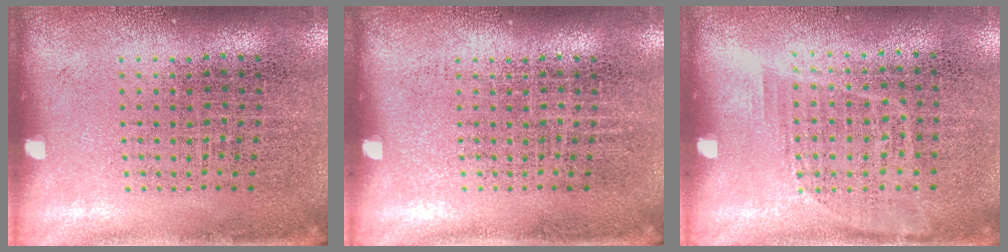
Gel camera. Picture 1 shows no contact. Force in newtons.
{"total": 0.0}
{"total": 1.1, "press": 0.8, "slide": 0.7}